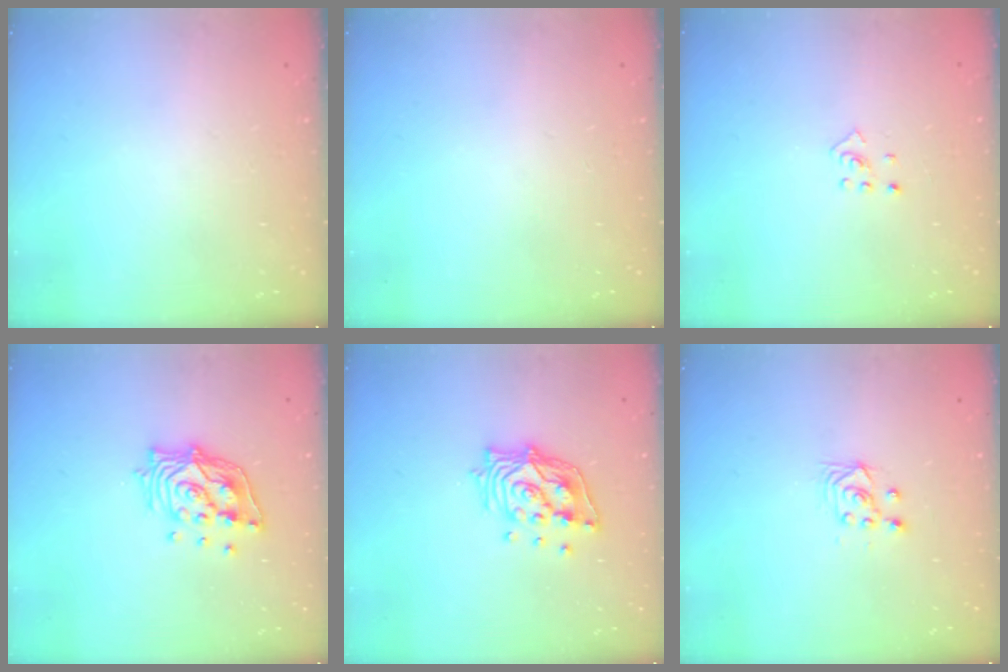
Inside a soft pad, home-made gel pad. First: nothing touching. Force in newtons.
{"total": 0.0}
{"total": 2.5, "press": 2.4, "slide": 0.8}
{"total": 14.0, "press": 13.9, "slide": 1.3}
{"total": 14.0, "press": 13.9, "slide": 1.3}
{"total": 3.6, "press": 3.3, "slide": 1.5}